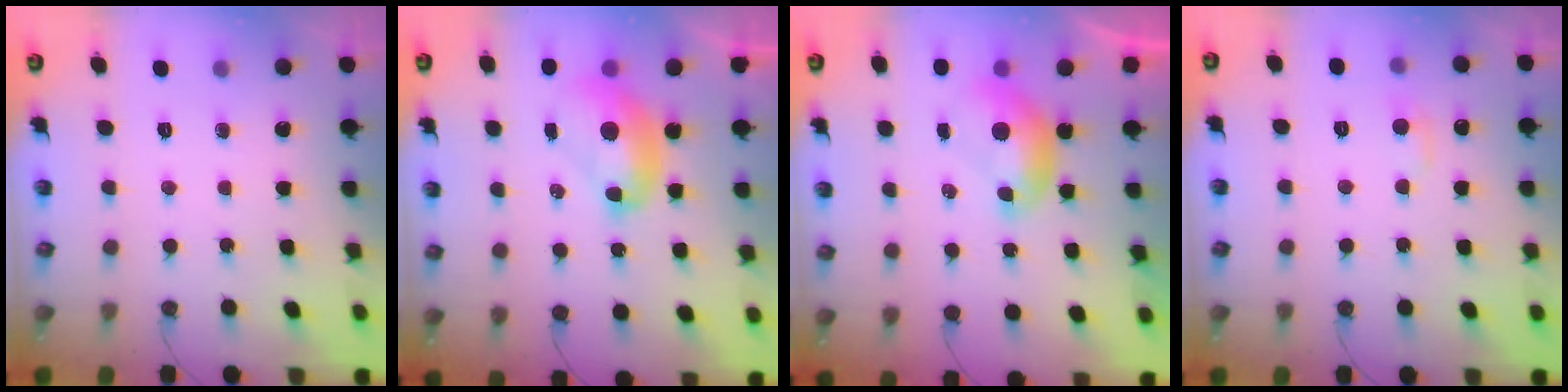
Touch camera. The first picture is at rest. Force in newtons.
{"total": 3.3, "press": 3.3, "slide": 0.2}
{"total": 0.0}
{"total": 1.2, "press": 0.9, "slide": 0.8}